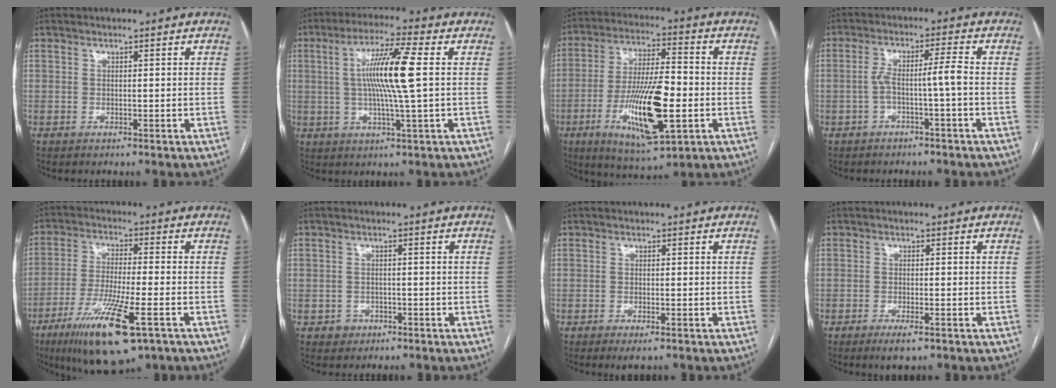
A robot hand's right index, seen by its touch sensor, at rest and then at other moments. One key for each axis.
{"total": 10.8, "fx": 1.3, "fy": -0.3, "fz": 10.7, "tx": -0.200, "ty": 0.004, "tz": 0.020}
{"total": 16.5, "fx": -4.4, "fy": 3.6, "fz": 15.5, "tx": -0.294, "ty": -0.012, "tz": -0.069}
{"total": 4.5, "fx": -1.2, "fy": -0.4, "fz": 4.3, "tx": -0.082, "ty": 0.022, "tz": -0.018}
{"total": 14.7, "fx": -7.7, "fy": 2.2, "fz": 12.3, "tx": -0.235, "ty": -0.036, "tz": -0.131}
{"total": 2.3, "fx": -1.0, "fy": 2.1, "fz": 0.2, "tx": 0.003, "ty": 0.010, "tz": -0.012}
{"total": 1.9, "fx": -1.1, "fy": 0.5, "fz": 1.5, "tx": -0.023, "ty": -0.004, "tz": -0.013}
{"total": 2.9, "fx": -1.7, "fy": 0.6, "fz": 2.3, "tx": -0.041, "ty": -0.004, "tz": -0.027}